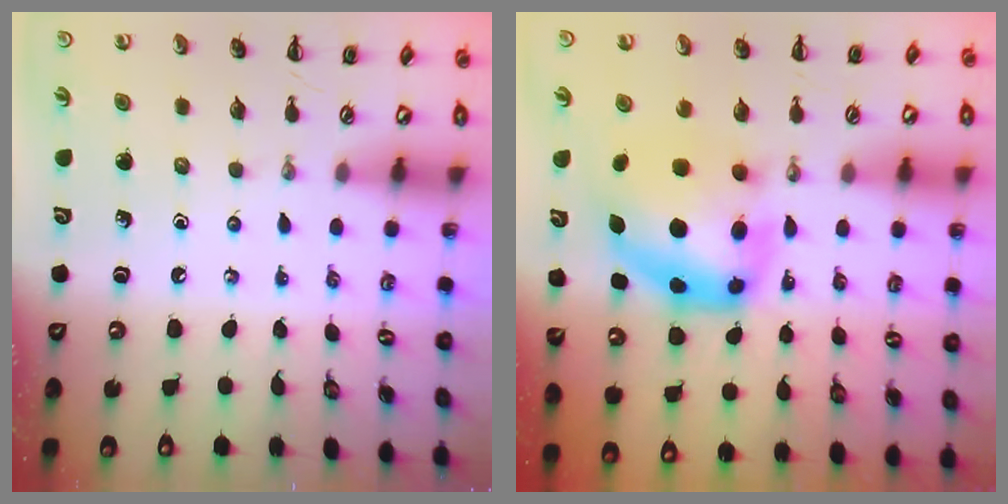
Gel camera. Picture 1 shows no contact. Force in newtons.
{"total": 9.1, "press": 8.8, "slide": 2.2}